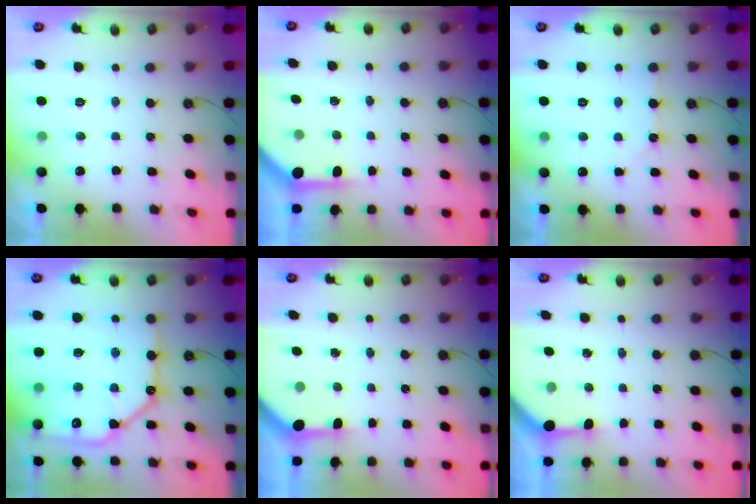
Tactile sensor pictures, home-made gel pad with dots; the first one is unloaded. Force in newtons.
{"total": 3.8, "press": 3.8, "slide": 0.3}
{"total": 5.1, "press": 5.0, "slide": 0.8}
{"total": 20.9, "press": 20.8, "slide": 2.3}
{"total": 3.4, "press": 3.4, "slide": 0.3}
{"total": 3.2, "press": 3.2, "slide": 0.4}